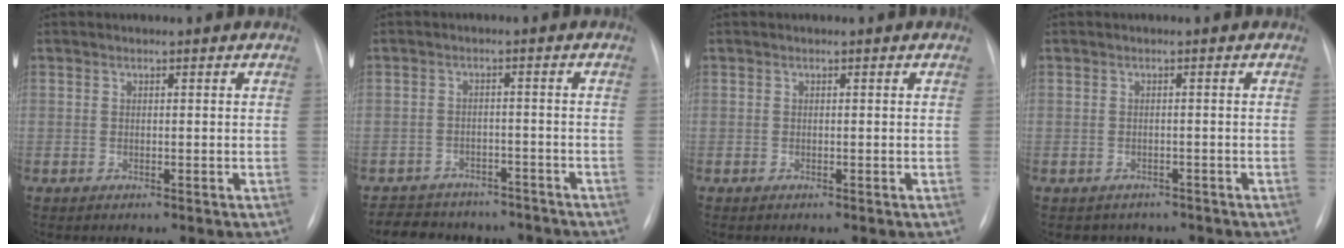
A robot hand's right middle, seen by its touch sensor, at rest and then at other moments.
{"total": 12.2, "force": [-10.6, 5.4, 2.7], "torque": [-0.050, 0.016, -0.131]}
{"total": 0.0}
{"total": 3.4, "force": [-2.8, 1.9, -0.1], "torque": [-0.002, 0.010, -0.035]}